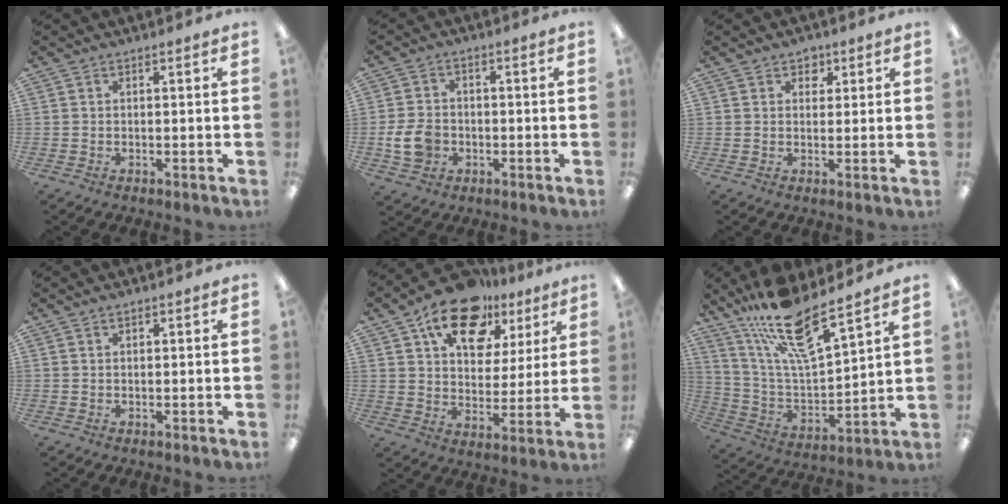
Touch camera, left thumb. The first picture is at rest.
{"total": 7.6, "force": [-1.8, 5.9, 4.4], "torque": [-0.091, 0.008, -0.033]}
{"total": 2.7, "force": [1.7, 2.0, 0.7], "torque": [0.006, -0.004, 0.026]}
{"total": 0.5, "force": [0.4, 0.2, 0.3], "torque": [-0.006, 0.003, 0.007]}
{"total": 17.3, "force": [11.3, 9.7, 8.8], "torque": [-0.139, -0.056, 0.199]}
{"total": 17.7, "force": [13.9, 4.0, 10.2], "torque": [-0.203, -0.085, 0.241]}